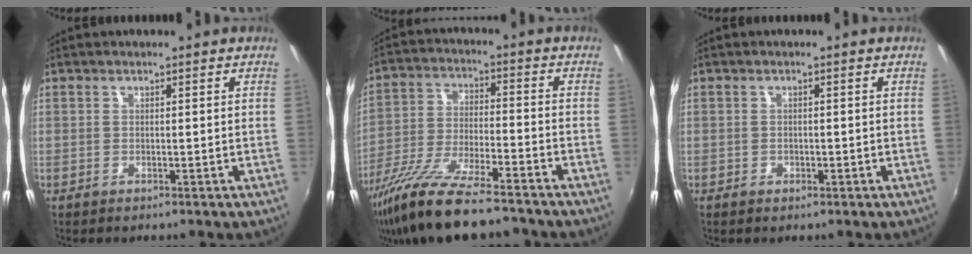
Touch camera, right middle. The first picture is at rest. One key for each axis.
{"total": 16.7, "fx": -13.2, "fy": 2.7, "fz": 9.9, "tx": -0.200, "ty": -0.042, "tz": -0.235}
{"total": 0.9, "fx": -0.5, "fy": 0.7, "fz": 0.3, "tx": -0.006, "ty": -0.004, "tz": -0.008}